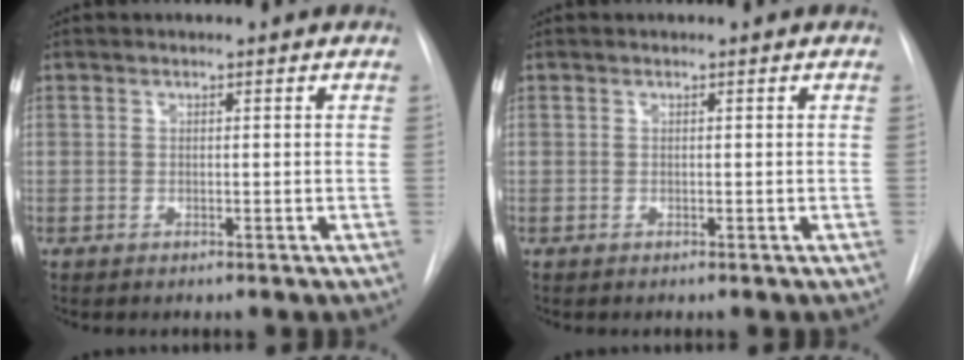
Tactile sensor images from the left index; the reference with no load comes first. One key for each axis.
{"total": 0.0}